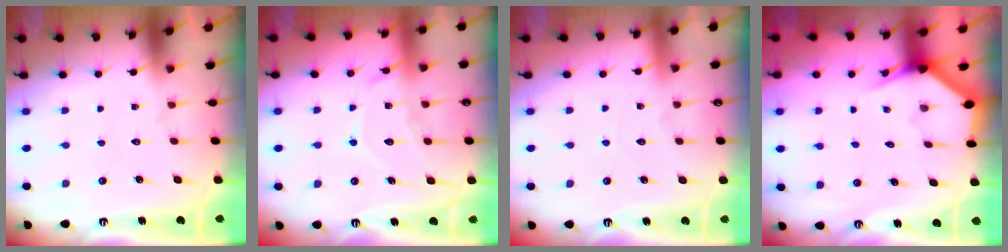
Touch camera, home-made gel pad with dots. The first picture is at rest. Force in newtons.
{"total": 12.4, "press": 12.3, "slide": 1.1}
{"total": 3.4, "press": 3.3, "slide": 0.4}
{"total": 2.7, "press": 2.7, "slide": 0.1}